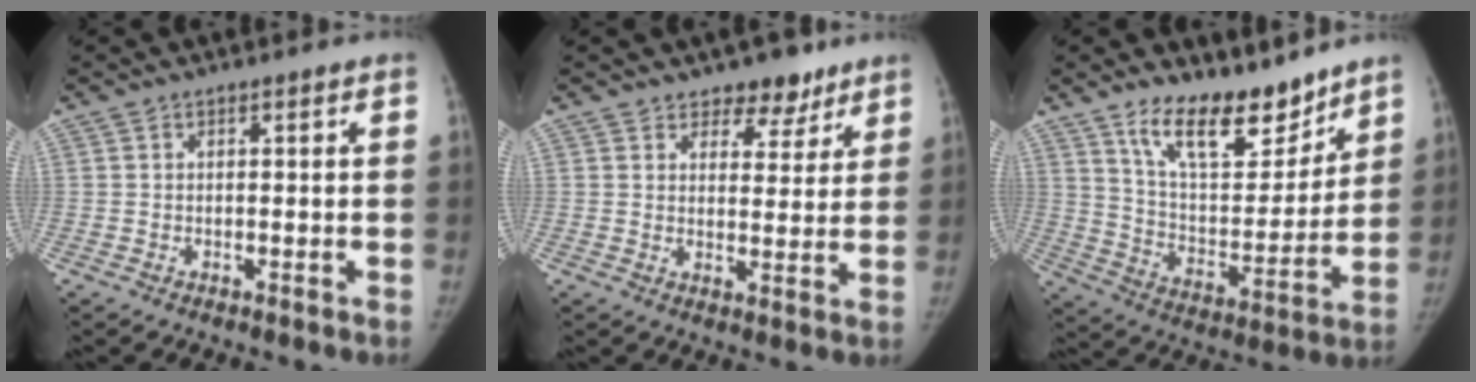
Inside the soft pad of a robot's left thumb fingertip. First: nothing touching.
{"total": 6.3, "force": [4.7, 3.7, 2.0], "torque": [0.010, -0.027, 0.069]}
{"total": 16.1, "force": [12.2, 6.6, 8.1], "torque": [-0.086, -0.085, 0.216]}